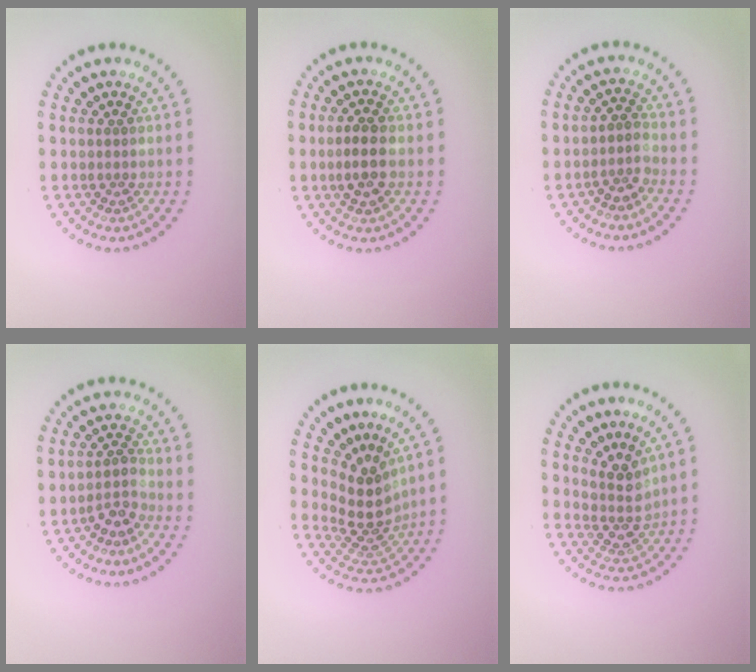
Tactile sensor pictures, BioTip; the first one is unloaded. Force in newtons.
{"total": 2.5, "press": 2.5, "slide": 0.4}
{"total": 1.8, "press": 1.4, "slide": 1.2}
{"total": 2.2, "press": 1.6, "slide": 1.5}
{"total": 3.7, "press": 2.7, "slide": 2.5}
{"total": 2.9, "press": 2.2, "slide": 1.8}